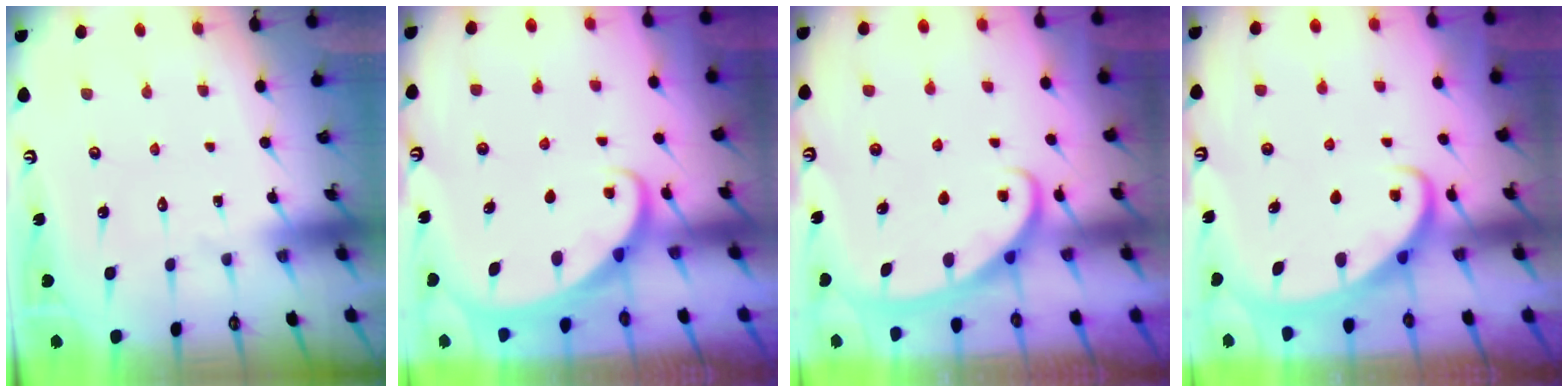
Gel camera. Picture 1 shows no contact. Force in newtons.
{"total": 1.8, "press": 1.8, "slide": 0.1}
{"total": 2.9, "press": 2.8, "slide": 0.4}
{"total": 2.3, "press": 2.3, "slide": 0.3}